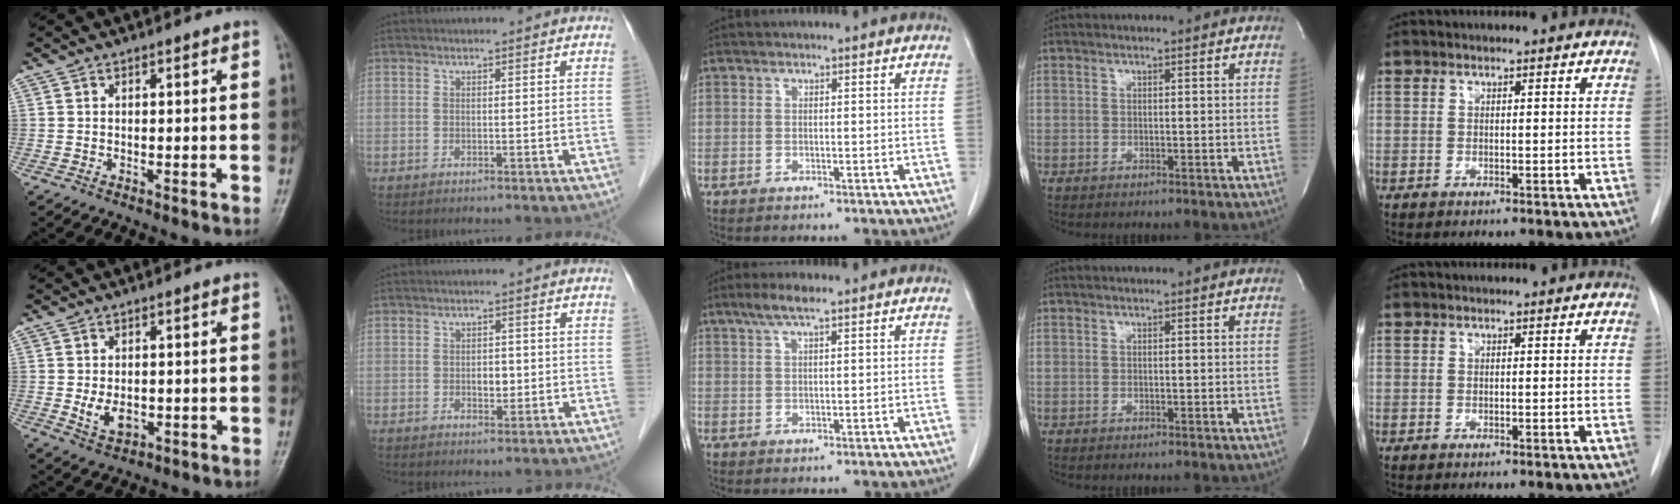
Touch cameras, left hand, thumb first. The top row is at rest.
{"thumb": {"total": 4.5, "force": [-0.6, 3.1, 3.2], "torque": [-0.045, -0.007, -0.003]}, "index": {"total": 2.2, "force": [-0.3, 1.4, 1.7], "torque": [-0.026, 0.002, -0.002]}, "middle": {"total": 3.5, "force": [2.4, 0.3, 2.5], "torque": [-0.056, 0.009, 0.047]}}